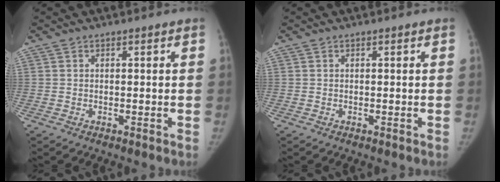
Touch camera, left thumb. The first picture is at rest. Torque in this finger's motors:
{"motor_torque": [0.09, 0.04, 0.08, 0.19, 0.00]}